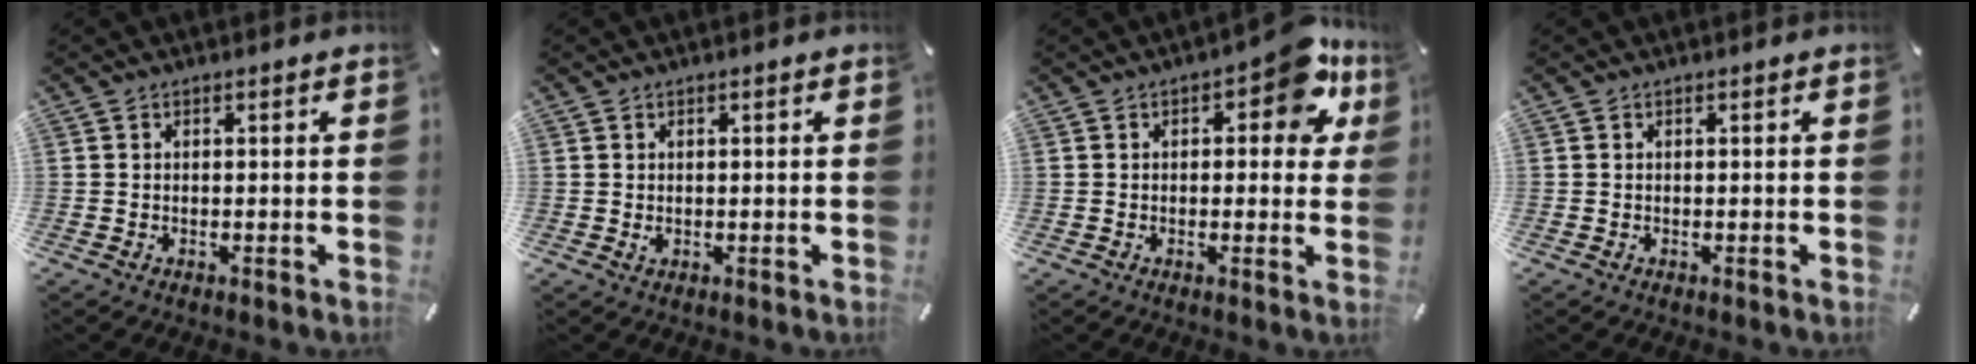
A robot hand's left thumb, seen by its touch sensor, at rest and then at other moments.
{"total": 0.7, "force": [0.1, 0.5, 0.4], "torque": [-0.009, 0.002, 0.002]}
{"total": 11.0, "force": [4.6, 5.5, 8.3], "torque": [-0.094, -0.020, 0.073]}
{"total": 0.0}